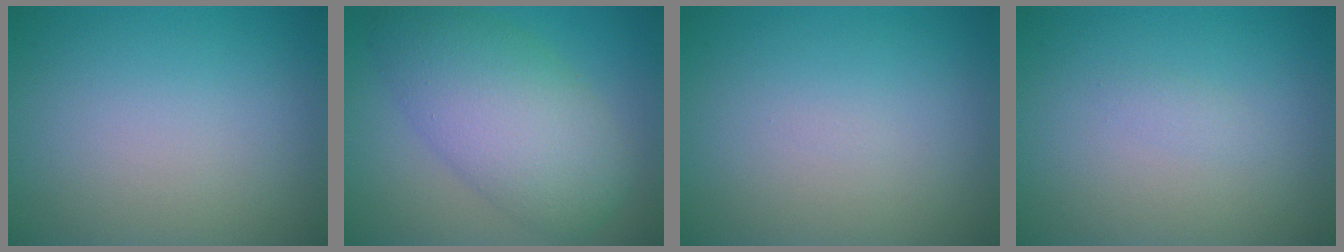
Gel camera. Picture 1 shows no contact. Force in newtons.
{"total": 8.0, "press": 8.0, "slide": 0.3}
{"total": 0.0}
{"total": 0.6, "press": 0.6, "slide": 0.0}